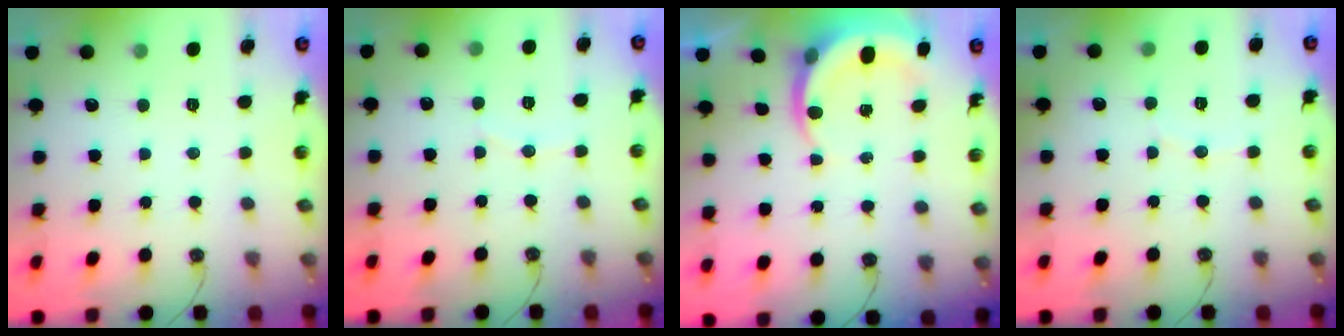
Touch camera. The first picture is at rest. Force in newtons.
{"total": 3.9, "press": 3.9, "slide": 0.5}
{"total": 6.1, "press": 6.0, "slide": 0.8}
{"total": 5.1, "press": 4.8, "slide": 1.8}